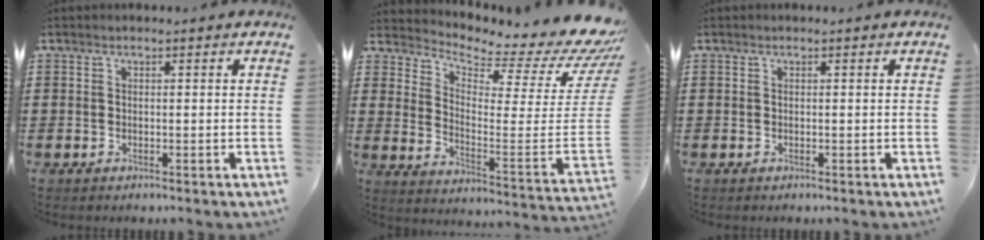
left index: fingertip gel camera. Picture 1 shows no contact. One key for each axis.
{"total": 4.2, "fx": 3.5, "fy": 0.7, "fz": 2.3, "tx": -0.051, "ty": -0.055, "tz": 0.051}
{"total": 0.0}